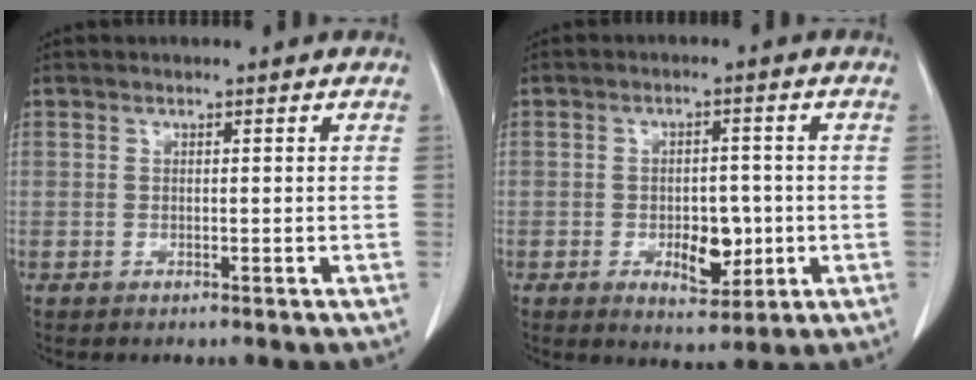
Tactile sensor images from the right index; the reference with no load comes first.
{"total": 4.3, "force": [-0.9, 2.4, 3.5], "torque": [-0.045, -0.001, -0.005]}